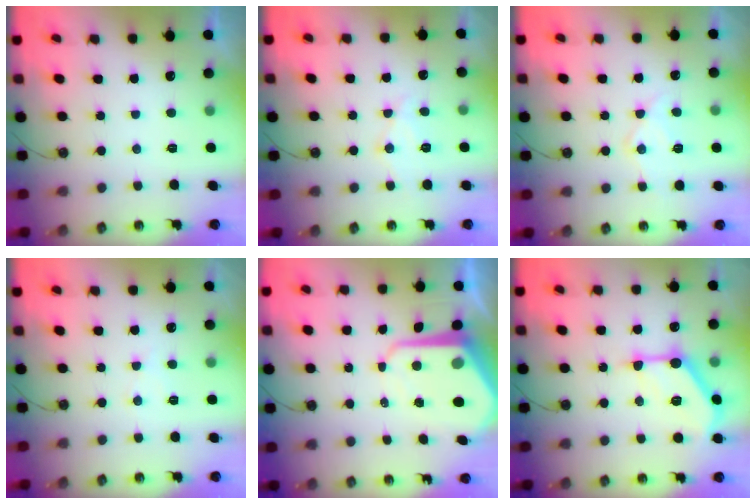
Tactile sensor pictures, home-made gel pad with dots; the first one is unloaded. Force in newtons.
{"total": 9.5, "press": 9.5, "slide": 0.8}
{"total": 11.1, "press": 11.1, "slide": 0.9}
{"total": 3.7, "press": 3.6, "slide": 0.7}
{"total": 11.2, "press": 11.1, "slide": 1.0}
{"total": 15.7, "press": 15.7, "slide": 0.5}